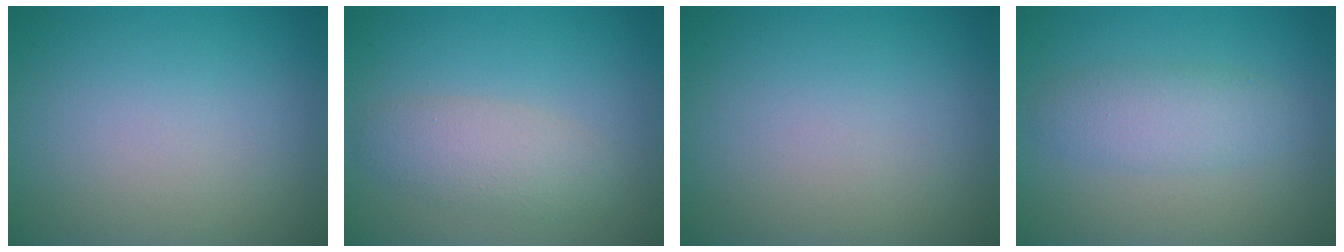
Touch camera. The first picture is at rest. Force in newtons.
{"total": 3.0, "press": 3.0, "slide": 0.2}
{"total": 0.0}
{"total": 2.9, "press": 2.9, "slide": 0.1}